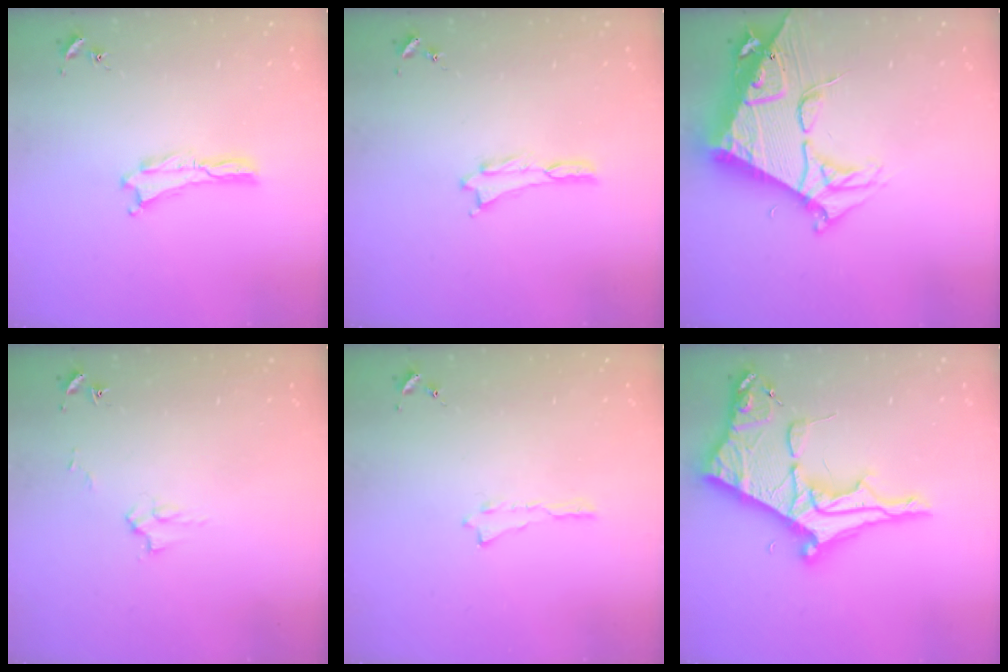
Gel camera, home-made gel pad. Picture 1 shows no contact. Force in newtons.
{"total": 0.0}
{"total": 11.1, "press": 11.1, "slide": 1.3}
{"total": 2.6, "press": 2.6, "slide": 0.3}
{"total": 0.0}
{"total": 11.6, "press": 11.6, "slide": 1.1}